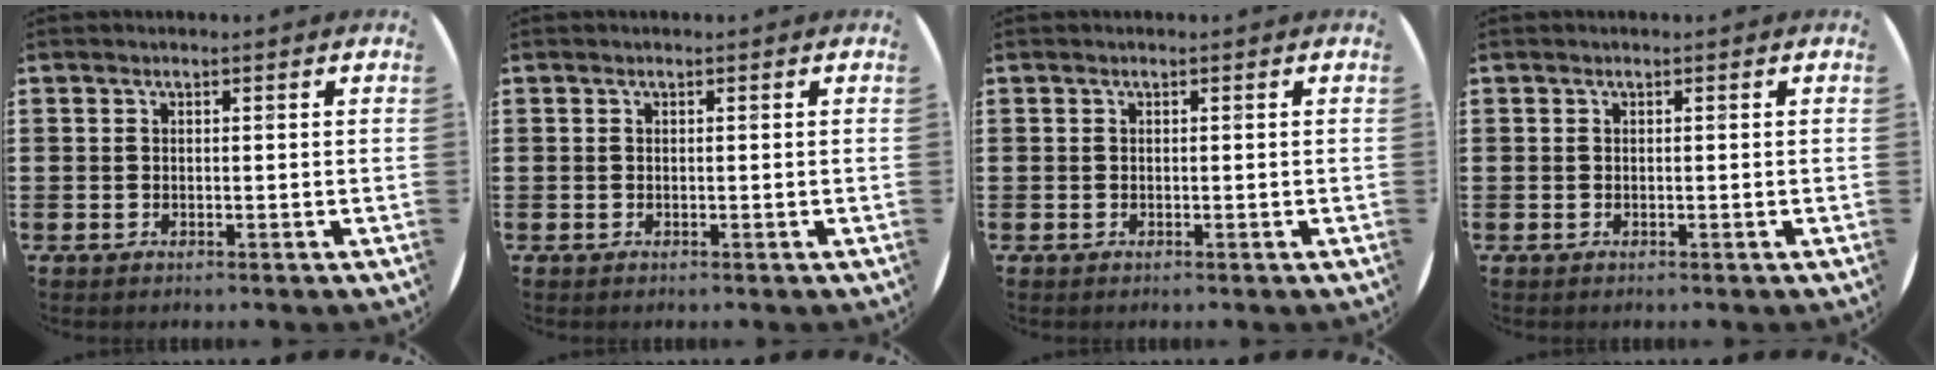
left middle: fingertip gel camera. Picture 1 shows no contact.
{"total": 0.0}
{"total": 0.0}
{"total": 0.0}